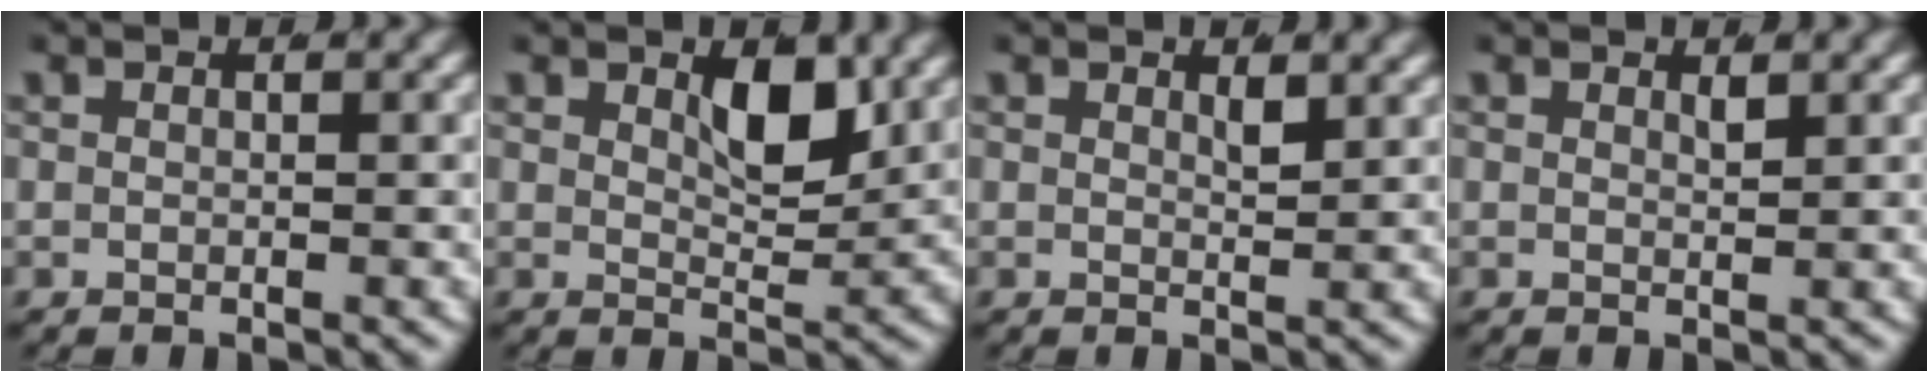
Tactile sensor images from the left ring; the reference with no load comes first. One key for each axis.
{"total": 3.6, "fx": 2.0, "fy": 1.4, "fz": 2.6, "tx": -0.039, "ty": -0.023, "tz": 0.045}
{"total": 1.2, "fx": 0.9, "fy": -0.1, "fz": 0.7, "tx": -0.007, "ty": -0.013, "tz": 0.020}
{"total": 0.8, "fx": 0.6, "fy": -0.3, "fz": 0.4, "tx": -0.005, "ty": -0.011, "tz": 0.016}